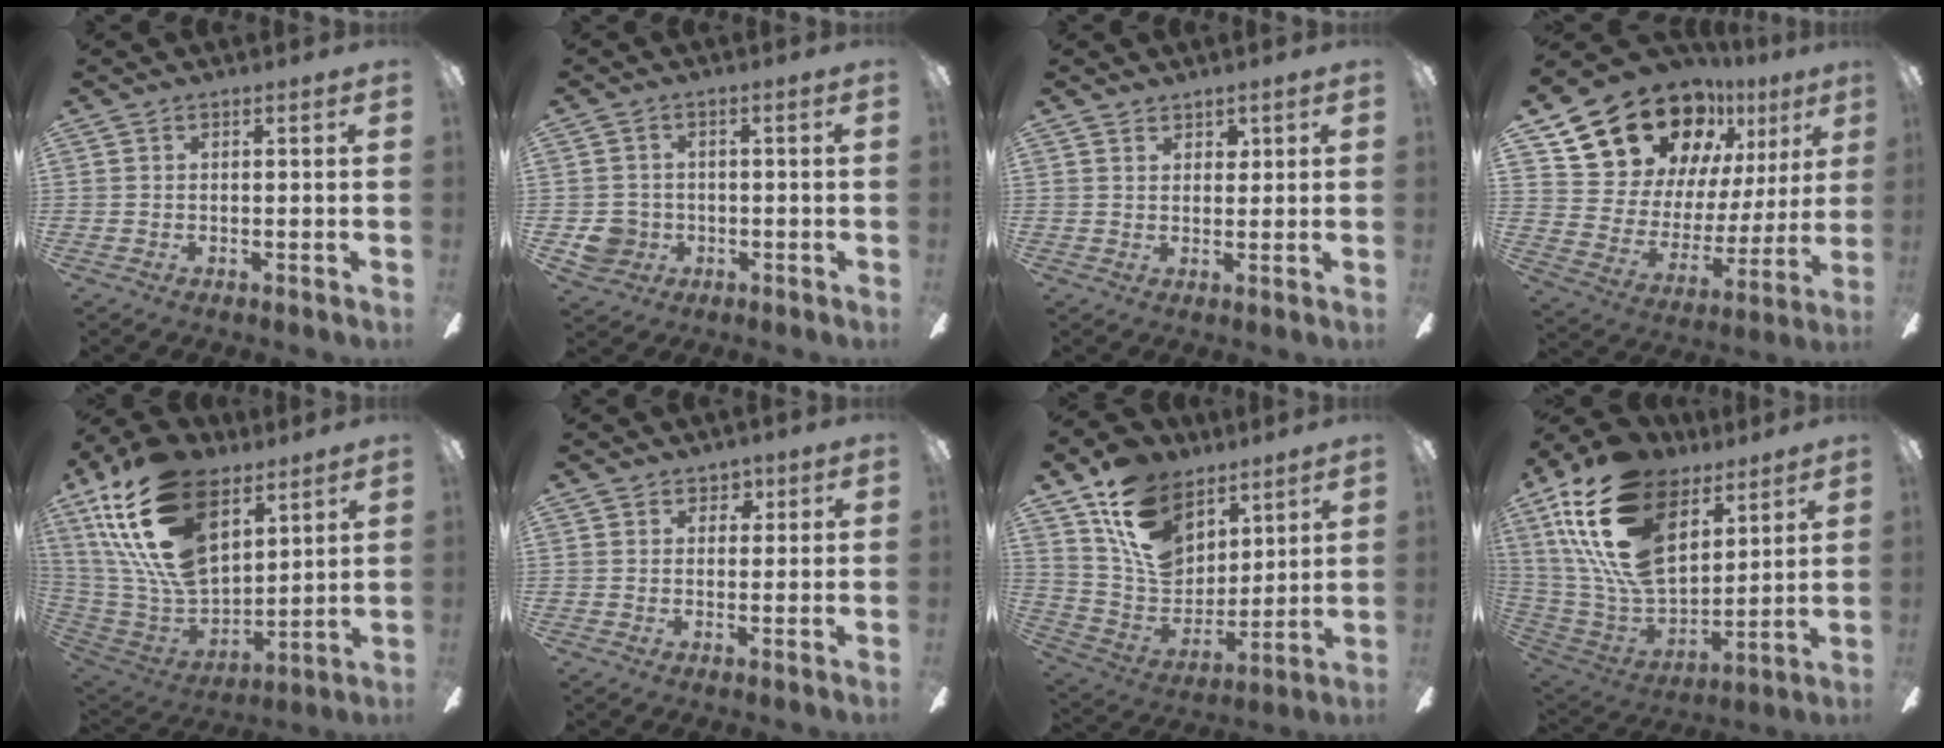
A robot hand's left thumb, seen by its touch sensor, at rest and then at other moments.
{"total": 5.3, "force": [-1.0, 5.1, 1.3], "torque": [-0.027, 0.012, -0.013]}
{"total": 2.6, "force": [2.0, 1.6, 0.4], "torque": [0.005, -0.007, 0.034]}
{"total": 20.1, "force": [15.2, 11.2, 6.9], "torque": [-0.139, -0.106, 0.292]}
{"total": 26.7, "force": [13.6, 15.1, 17.3], "torque": [-0.368, -0.067, 0.249]}
{"total": 3.1, "force": [1.7, 2.6, 0.5], "torque": [0.006, -0.004, 0.027]}
{"total": 17.7, "force": [9.9, 12.1, 8.3], "torque": [-0.151, -0.051, 0.195]}
{"total": 25.2, "force": [12.6, 14.3, 16.5], "torque": [-0.351, -0.063, 0.228]}